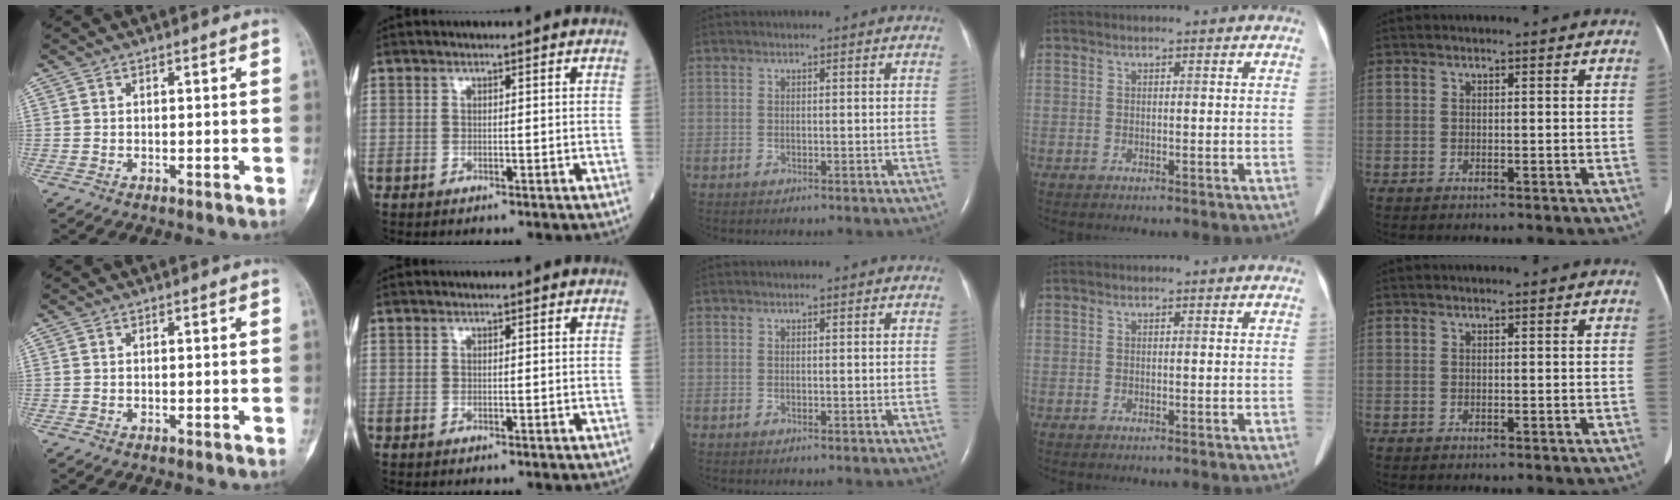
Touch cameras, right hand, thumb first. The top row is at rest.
{}